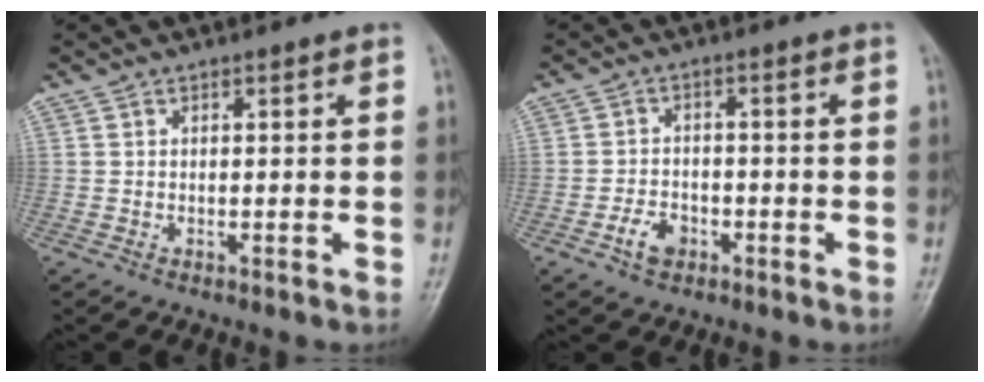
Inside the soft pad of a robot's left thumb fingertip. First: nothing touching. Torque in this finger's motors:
{"motor_torque": [-0.18, 0.24, 0.18, 0.09, 0.00]}